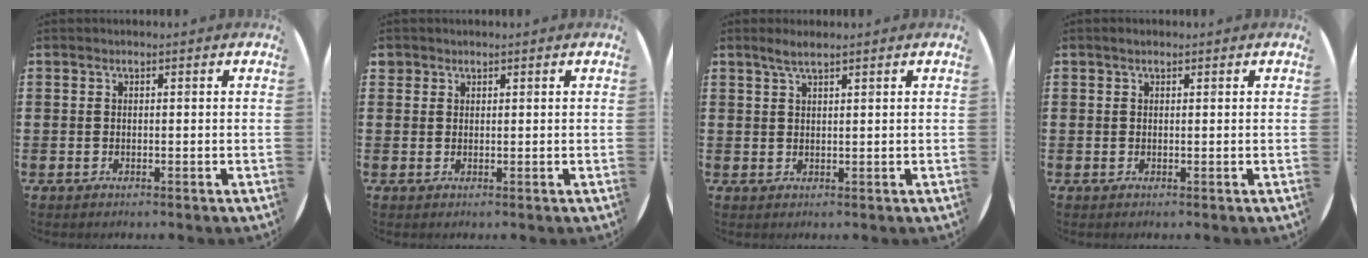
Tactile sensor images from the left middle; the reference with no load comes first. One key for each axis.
{"total": 1.1, "fx": 0.9, "fy": 0.5, "fz": 0.0, "tx": -0.001, "ty": 0.002, "tz": 0.019}
{"total": 2.2, "fx": 1.7, "fy": 0.1, "fz": 1.4, "tx": -0.029, "ty": 0.003, "tz": 0.031}
{"total": 0.7, "fx": 0.4, "fy": 0.3, "fz": 0.4, "tx": -0.009, "ty": 0.004, "tz": 0.008}